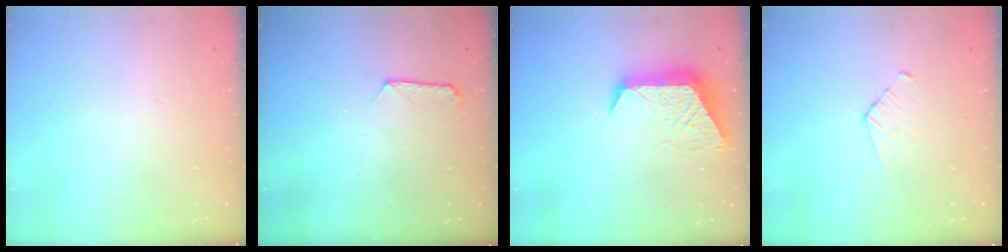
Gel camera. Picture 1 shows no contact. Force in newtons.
{"total": 7.4, "press": 7.4, "slide": 0.6}
{"total": 11.7, "press": 11.7, "slide": 0.9}
{"total": 3.2, "press": 3.2, "slide": 0.3}